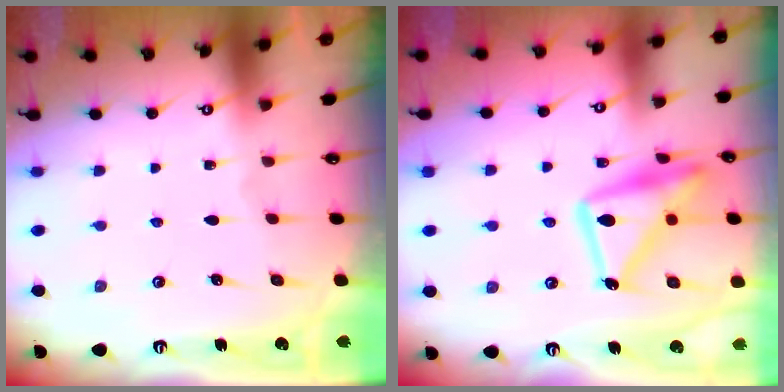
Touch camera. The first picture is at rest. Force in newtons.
{"total": 17.7, "press": 17.6, "slide": 1.3}